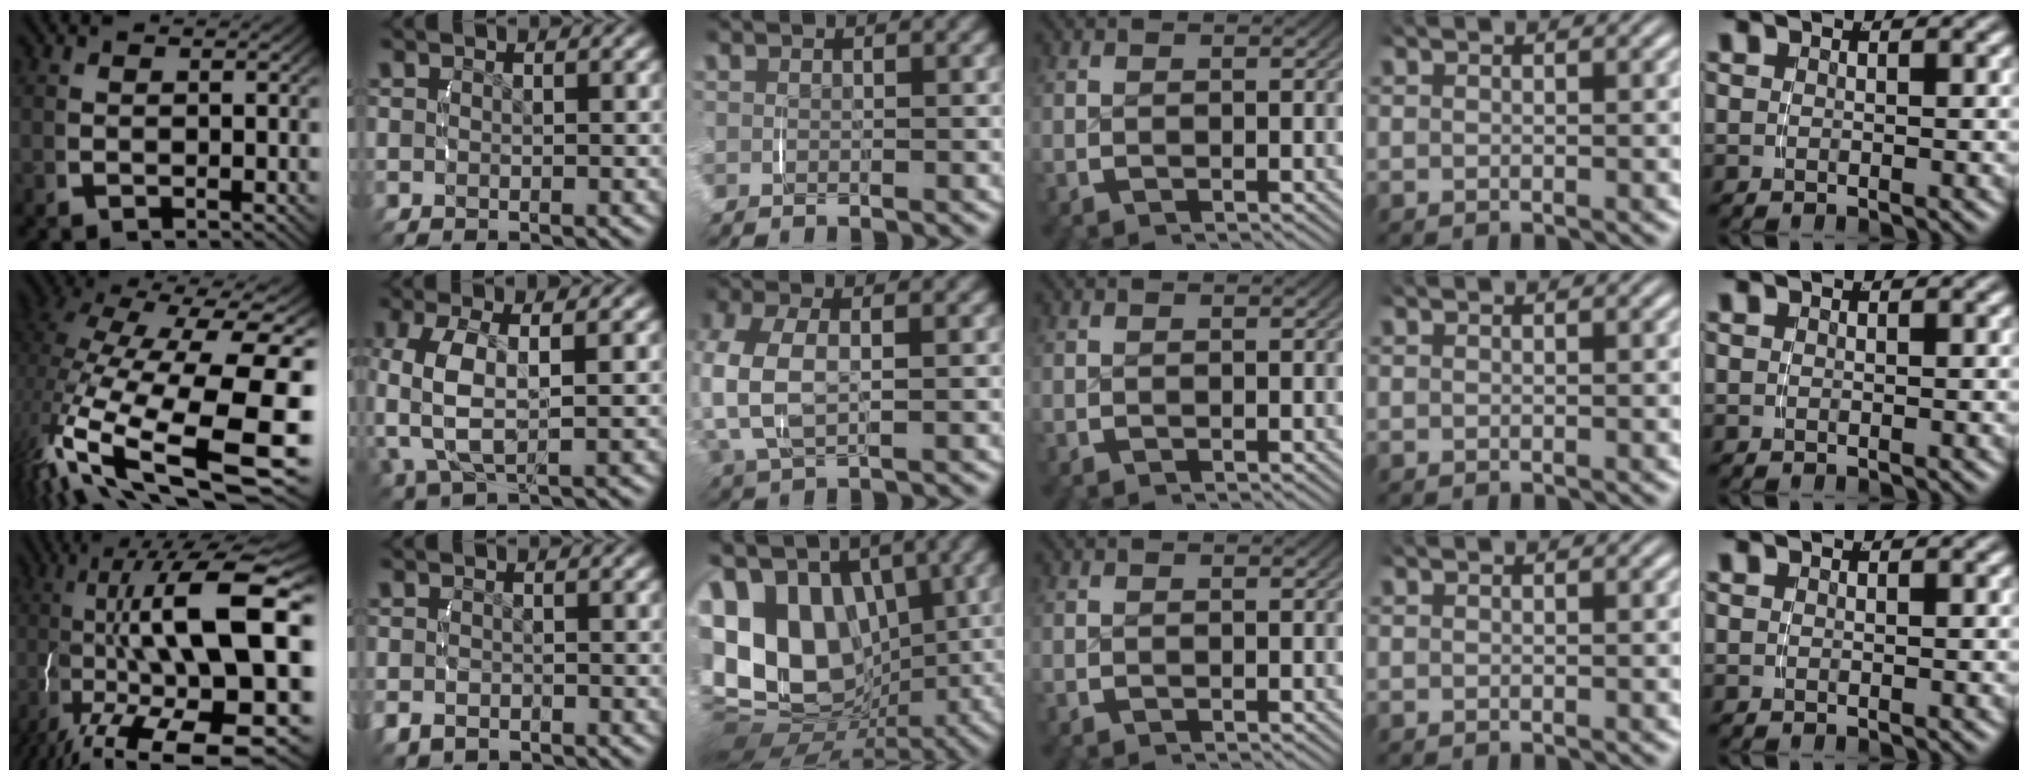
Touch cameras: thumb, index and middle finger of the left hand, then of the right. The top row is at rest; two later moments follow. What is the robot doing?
{"motion": "lift_and_place", "object": "backpack"}